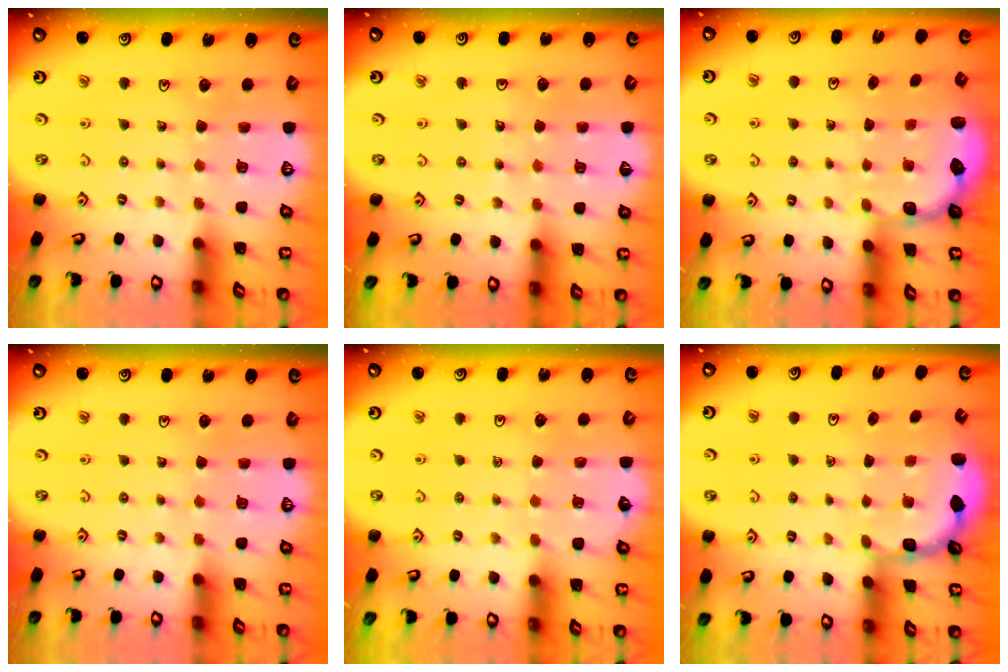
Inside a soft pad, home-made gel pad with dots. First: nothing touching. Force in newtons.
{"total": 3.1, "press": 3.0, "slide": 0.8}
{"total": 2.7, "press": 2.3, "slide": 1.5}
{"total": 0.0}
{"total": 3.5, "press": 3.4, "slide": 0.6}
{"total": 2.8, "press": 2.4, "slide": 1.4}